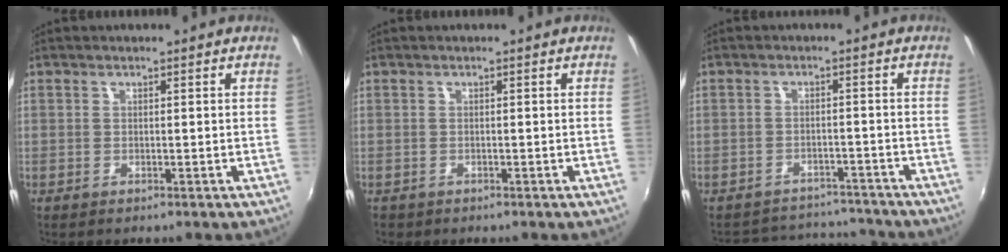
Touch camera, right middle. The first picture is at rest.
{"total": 1.0, "force": [-0.7, 0.7, 0.2], "torque": [-0.008, -0.004, -0.011]}
{"total": 10.5, "force": [-9.6, 3.8, 1.8], "torque": [-0.050, 0.025, -0.124]}